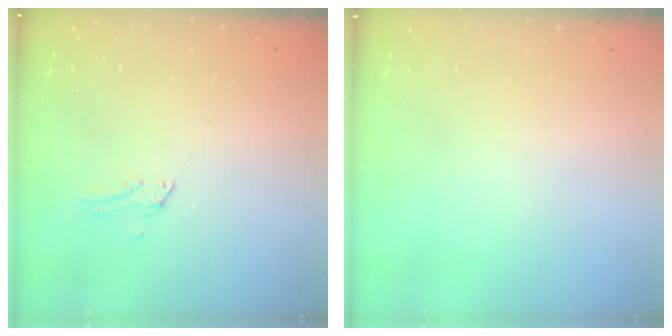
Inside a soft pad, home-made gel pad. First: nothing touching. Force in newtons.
{"total": 0.0}